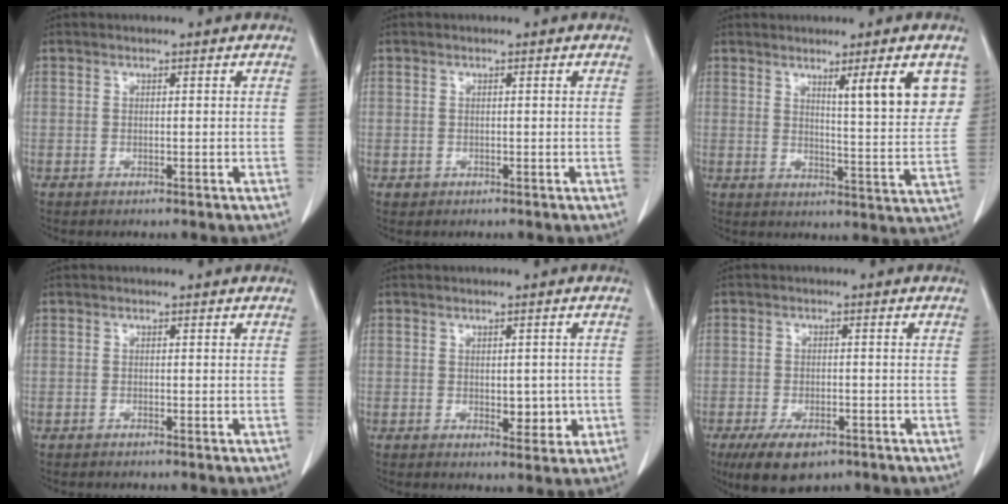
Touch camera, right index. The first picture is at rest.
{"total": 0.9, "force": [-0.2, 0.9, -0.1], "torque": [0.007, 0.006, -0.003]}
{"total": 9.9, "force": [4.9, 0.4, 8.6], "torque": [-0.107, -0.015, 0.066]}
{"total": 0.0}
{"total": 3.8, "force": [-0.5, 2.2, 3.0], "torque": [-0.031, -0.002, 0.002]}
{"total": 7.2, "force": [-4.8, 3.1, 4.4], "torque": [-0.077, -0.009, -0.076]}